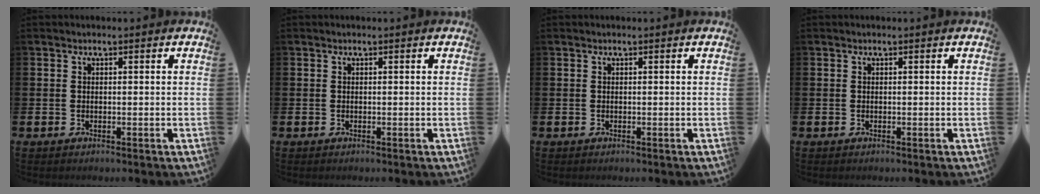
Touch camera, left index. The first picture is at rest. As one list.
[{"total": 0.0}, {"total": 0.0}, {"total": 0.0}]